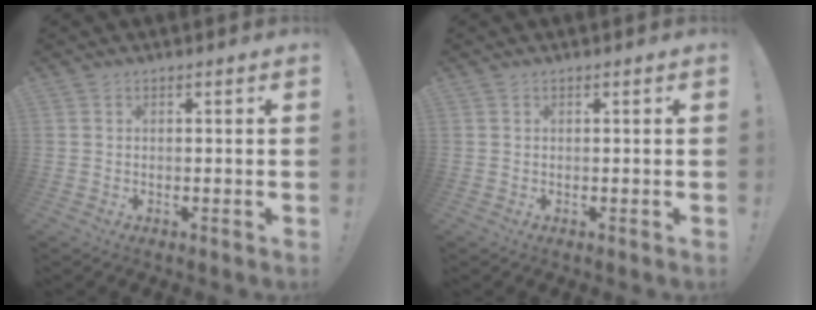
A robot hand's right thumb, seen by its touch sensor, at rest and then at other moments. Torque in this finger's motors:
{"motor_torque": [0.00, 0.00, 0.01, 0.05, 0.00]}